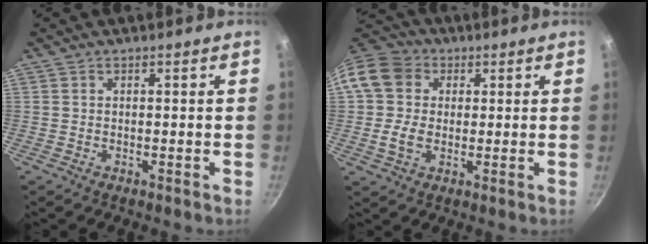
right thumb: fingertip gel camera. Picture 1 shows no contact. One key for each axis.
{"total": 11.9, "fx": 1.7, "fy": 9.8, "fz": 6.4, "tx": -0.105, "ty": 0.016, "tz": 0.017}